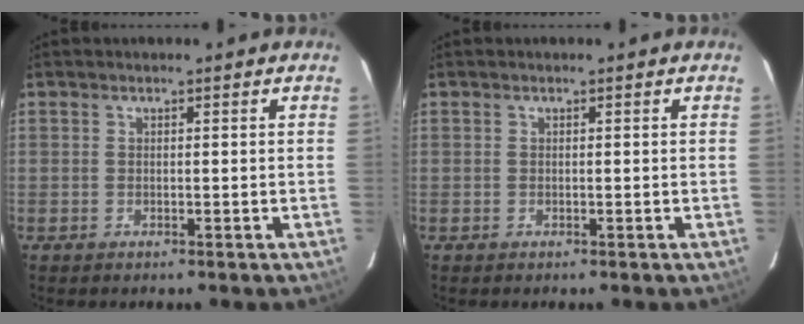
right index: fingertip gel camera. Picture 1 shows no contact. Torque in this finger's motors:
{"motor_torque": [0.00, 0.00, 0.03, 0.00]}